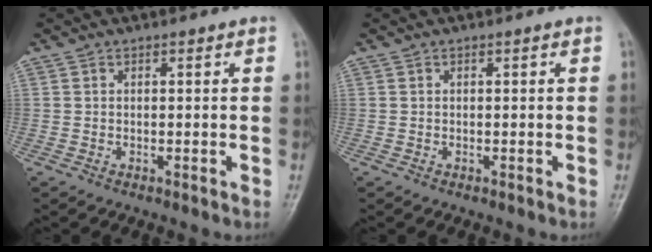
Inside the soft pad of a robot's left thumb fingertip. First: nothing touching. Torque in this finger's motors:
{"motor_torque": [0.01, 0.01, 0.01, -0.01, 0.00]}